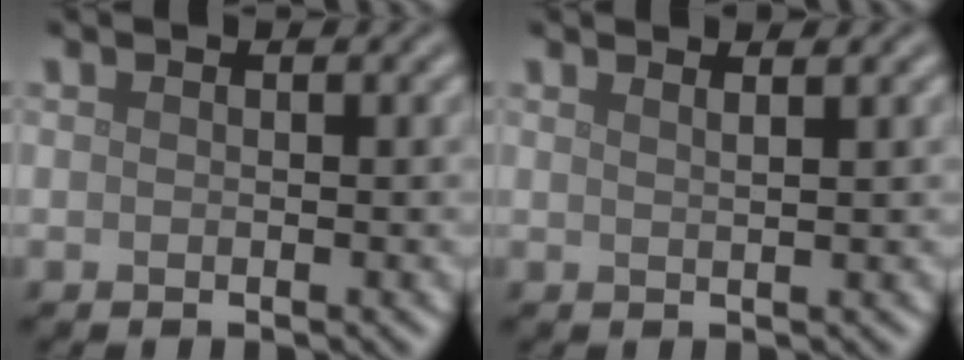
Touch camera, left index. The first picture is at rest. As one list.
[{"total": 2.0, "force": [1.4, 0.8, 1.2], "torque": [0.005, 0.004, -0.004]}]